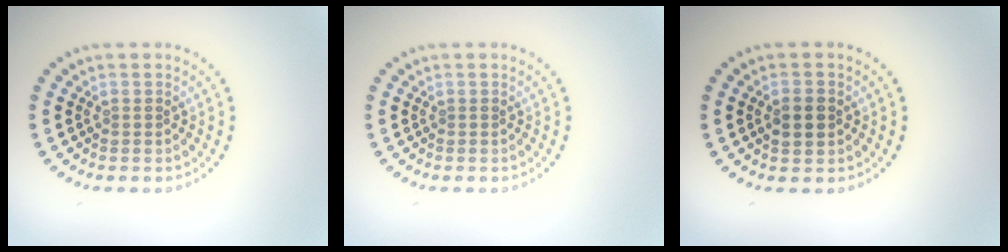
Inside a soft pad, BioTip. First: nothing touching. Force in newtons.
{"total": 0.0}
{"total": 2.4, "press": 2.4, "slide": 0.1}